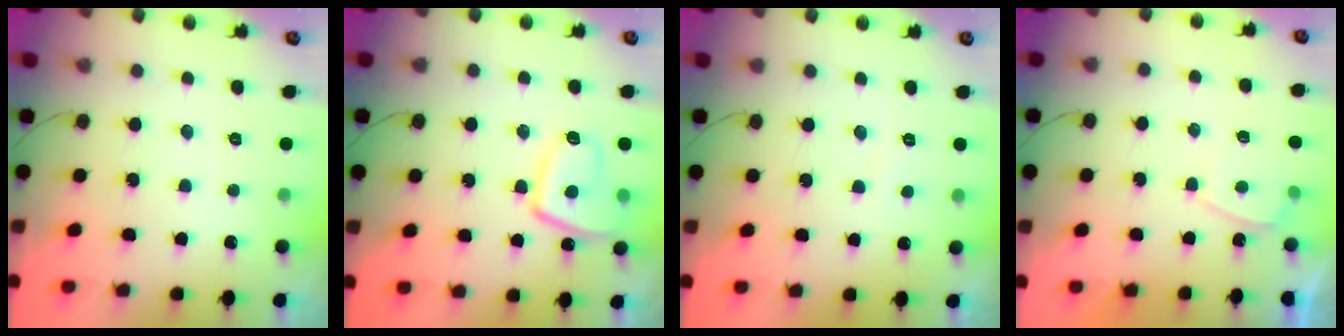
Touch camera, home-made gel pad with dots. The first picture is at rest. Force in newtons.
{"total": 9.8, "press": 9.7, "slide": 1.1}
{"total": 0.0}
{"total": 0.8, "press": 0.6, "slide": 0.5}